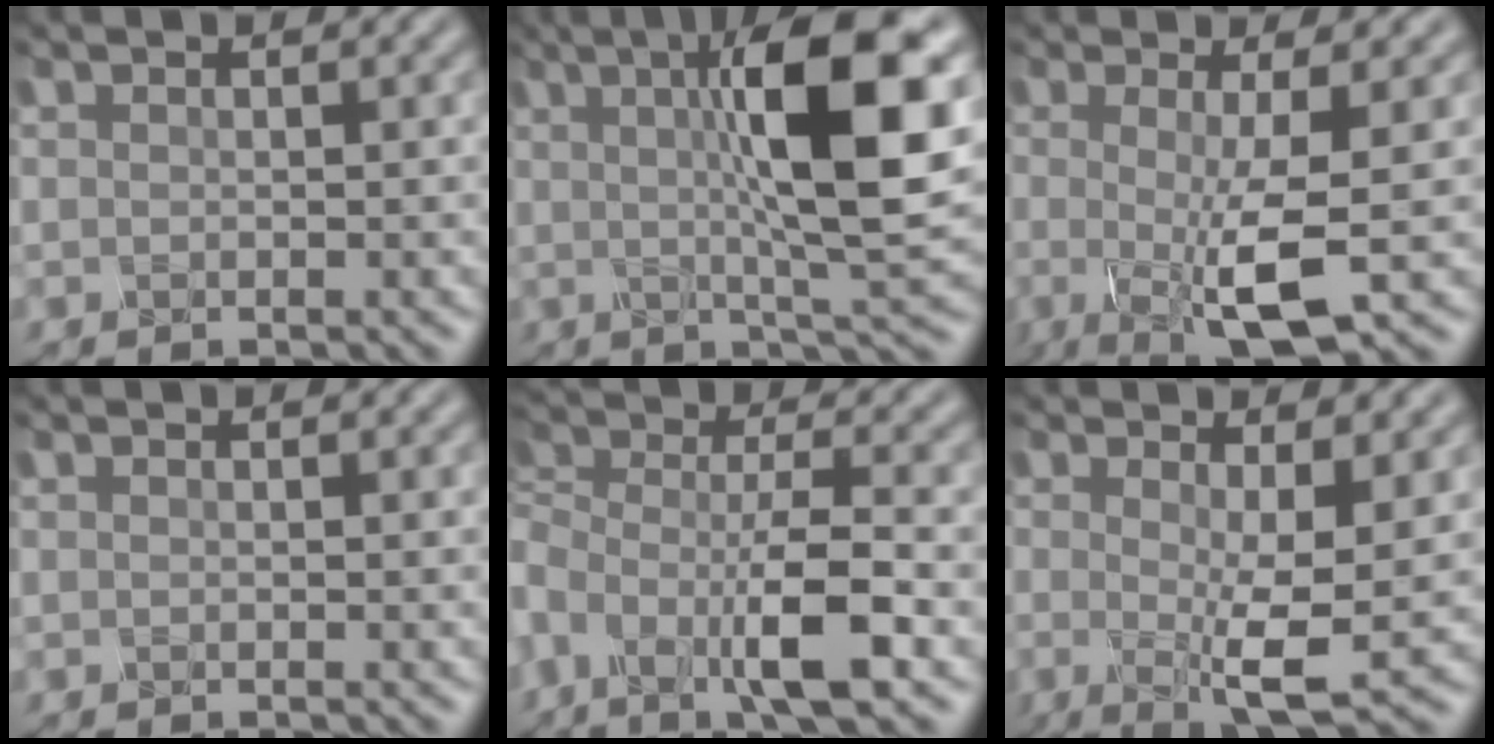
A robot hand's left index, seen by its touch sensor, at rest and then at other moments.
{"total": 10.7, "force": [1.8, 2.2, 10.3], "torque": [-0.143, 0.004, 0.025]}
{"total": 6.1, "force": [-1.5, 1.2, 5.8], "torque": [-0.089, -0.009, -0.028]}
{"total": 0.0}
{"total": 6.9, "force": [-3.4, 1.8, 5.7], "torque": [-0.103, 0.003, -0.080]}
{"total": 5.7, "force": [-0.3, 1.3, 5.6], "torque": [-0.080, -0.013, -0.007]}